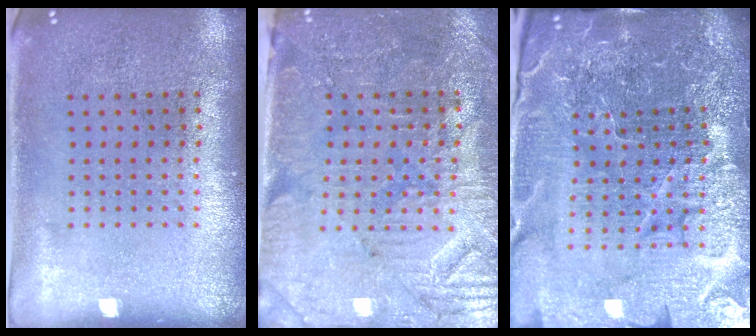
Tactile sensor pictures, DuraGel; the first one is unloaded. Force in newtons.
{"total": 3.7, "press": 3.5, "slide": 1.4}
{"total": 6.7, "press": 5.9, "slide": 3.1}